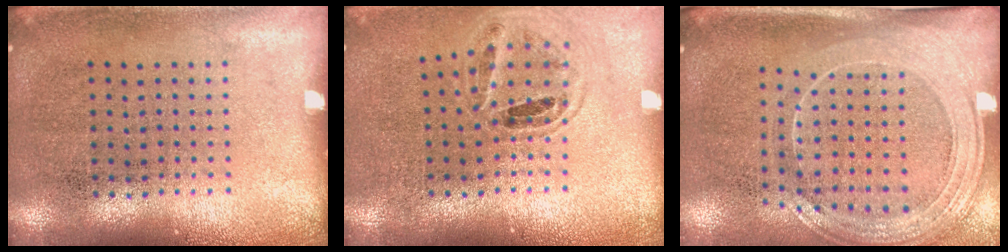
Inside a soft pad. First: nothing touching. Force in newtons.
{"total": 0.9, "press": 0.9, "slide": 0.2}
{"total": 2.2, "press": 1.8, "slide": 1.1}